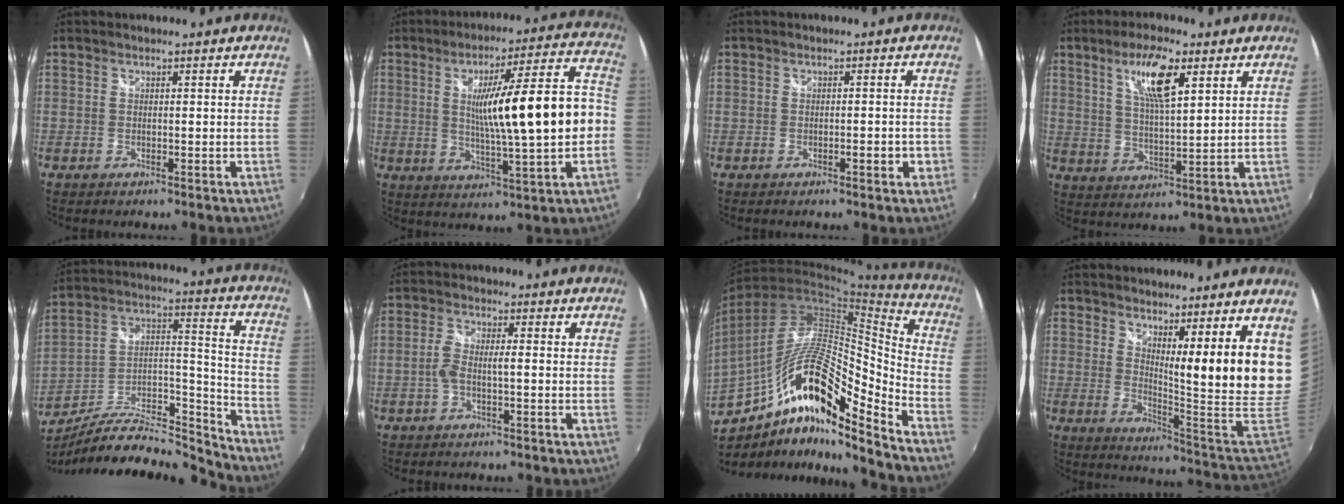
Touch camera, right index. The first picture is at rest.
{"total": 17.7, "force": [-0.4, 1.8, 17.6], "torque": [-0.256, 0.015, 0.008]}
{"total": 2.2, "force": [-0.9, 0.7, 1.9], "torque": [-0.025, 0.005, -0.008]}
{"total": 9.4, "force": [4.8, 2.3, 7.8], "torque": [-0.139, 0.007, 0.089]}
{"total": 17.6, "force": [-15.4, 2.8, 7.9], "torque": [-0.136, 0.014, -0.272]}
{"total": 3.1, "force": [-0.9, 0.7, 2.9], "torque": [-0.066, 0.009, -0.016]}
{"total": 20.1, "force": [-9.8, 5.9, 16.6], "torque": [-0.302, -0.003, -0.189]}
{"total": 17.2, "force": [8.8, 1.9, 14.7], "torque": [-0.156, 0.004, 0.127]}